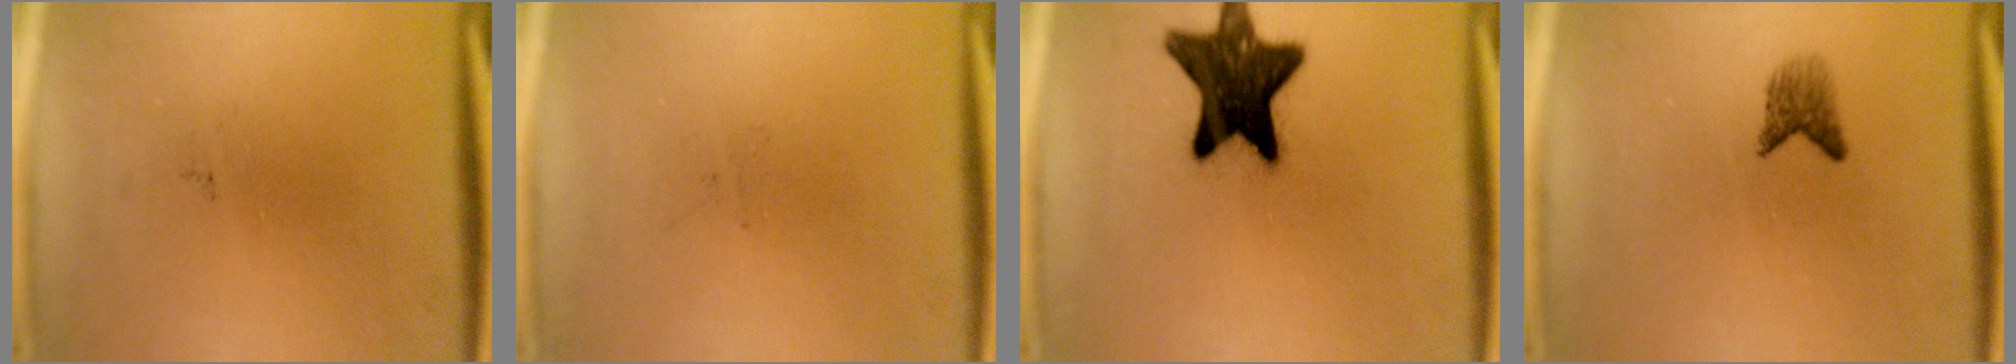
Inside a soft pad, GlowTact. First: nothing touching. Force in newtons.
{"total": 0.0}
{"total": 14.9}
{"total": 2.3}